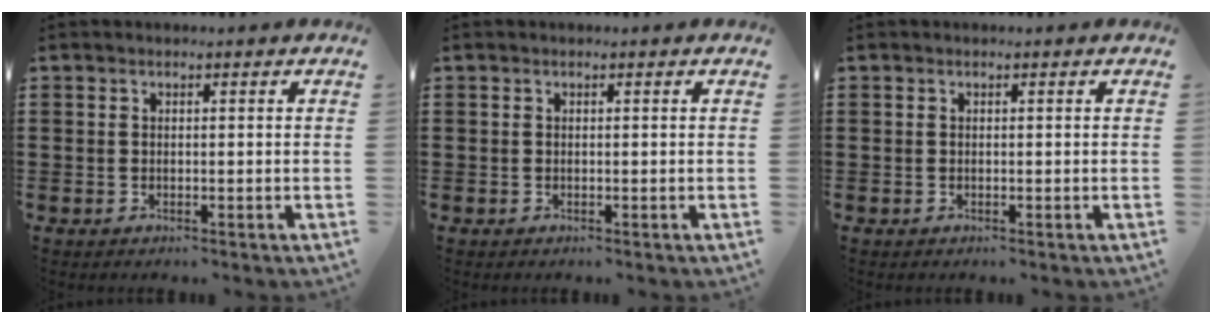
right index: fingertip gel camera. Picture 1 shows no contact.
{"total": 0.0}
{"total": 0.0}